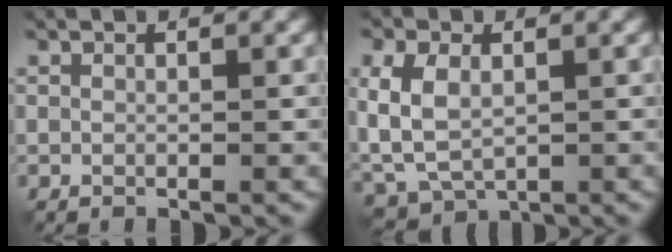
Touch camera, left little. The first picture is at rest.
{"total": 6.7, "force": [0.4, 4.1, 5.3], "torque": [-0.131, 0.004, 0.003]}